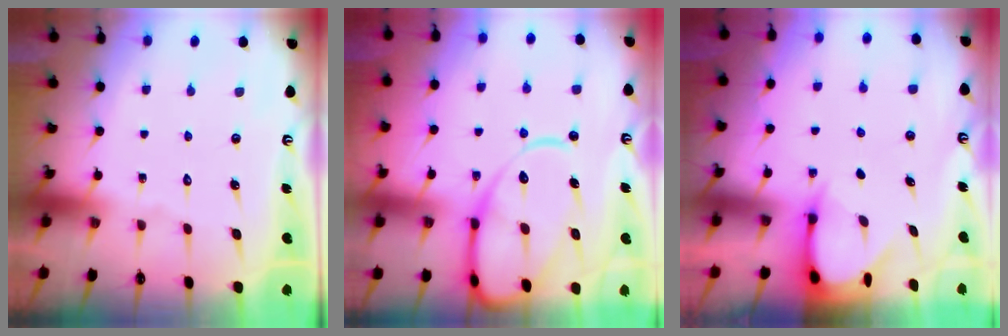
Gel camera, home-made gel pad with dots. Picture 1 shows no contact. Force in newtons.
{"total": 15.8, "press": 15.7, "slide": 1.8}
{"total": 3.7, "press": 3.7, "slide": 0.3}